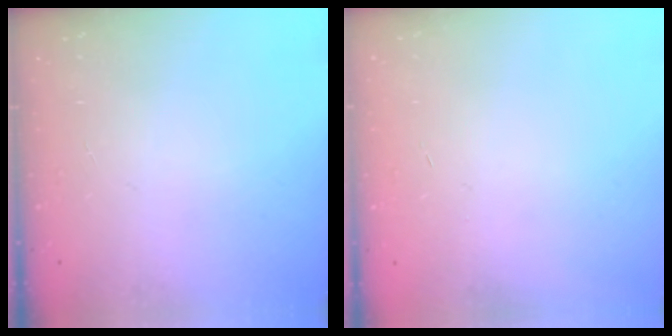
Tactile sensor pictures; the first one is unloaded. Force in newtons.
{"total": 0.6, "press": 0.5, "slide": 0.2}